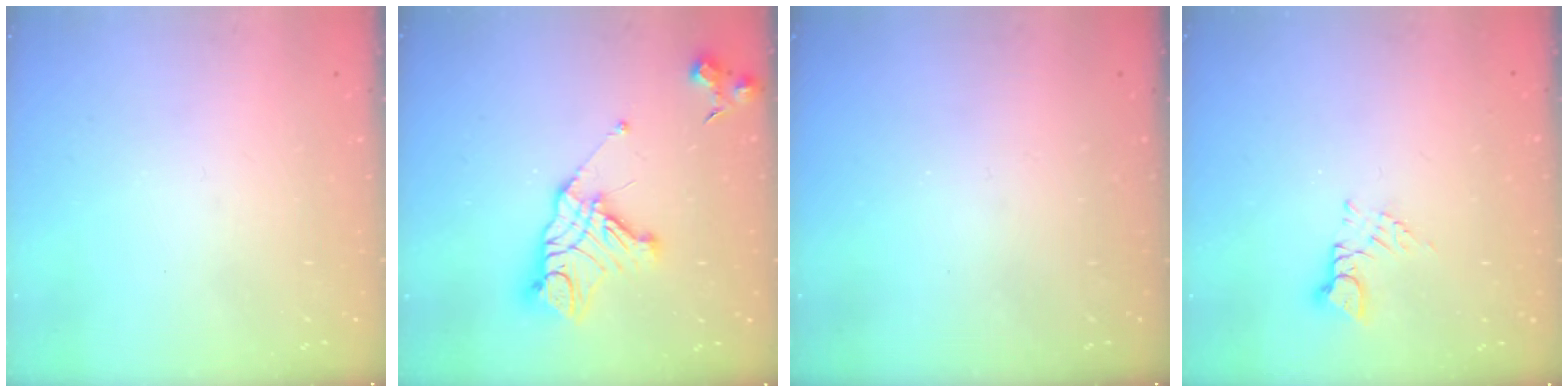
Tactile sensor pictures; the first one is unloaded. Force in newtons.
{"total": 14.4, "press": 14.3, "slide": 1.5}
{"total": 0.0}
{"total": 2.8, "press": 2.8, "slide": 0.5}